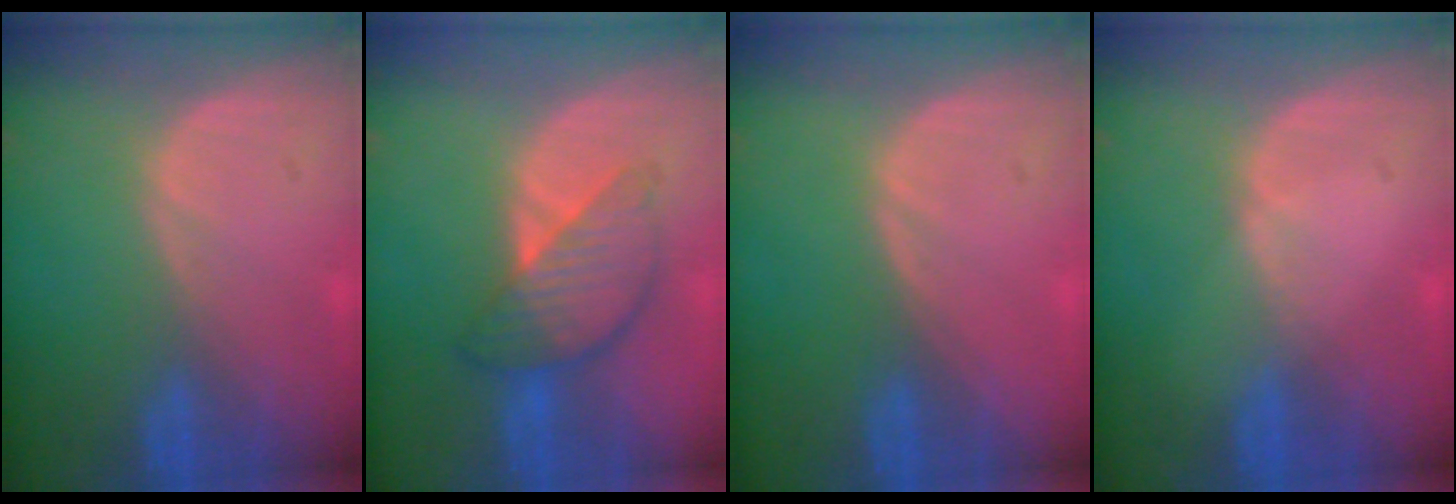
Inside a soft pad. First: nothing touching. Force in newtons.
{"total": 6.2, "press": 6.2, "slide": 0.4}
{"total": 0.0}
{"total": 0.6, "press": 0.5, "slide": 0.2}